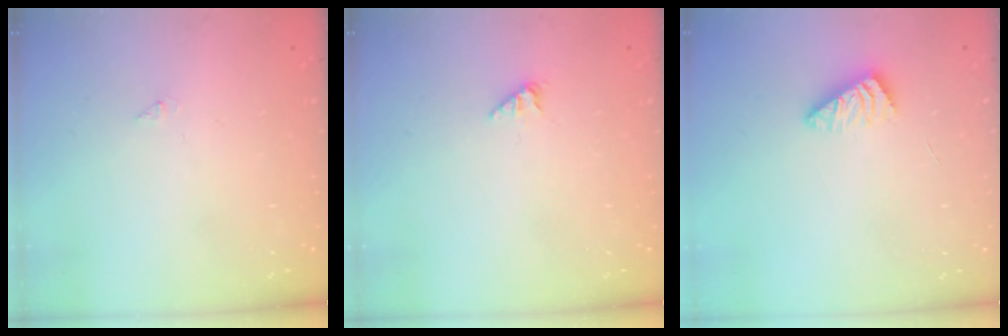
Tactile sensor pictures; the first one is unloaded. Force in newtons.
{"total": 1.7, "press": 1.7, "slide": 0.3}
{"total": 2.2, "press": 2.2, "slide": 0.4}